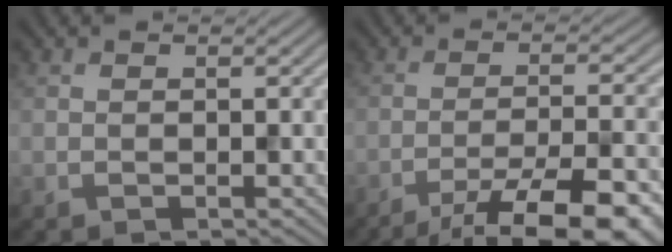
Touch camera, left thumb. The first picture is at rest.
{"total": 13.5, "force": [-10.0, 3.1, 8.6], "torque": [-0.135, -0.013, -0.131]}